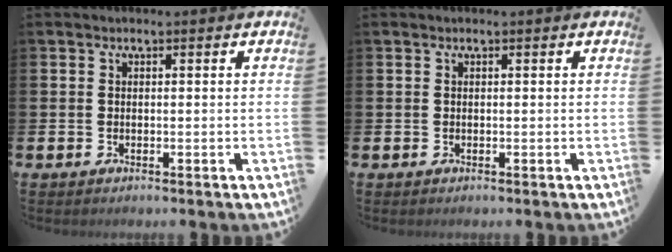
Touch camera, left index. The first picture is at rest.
{"total": 0.0}